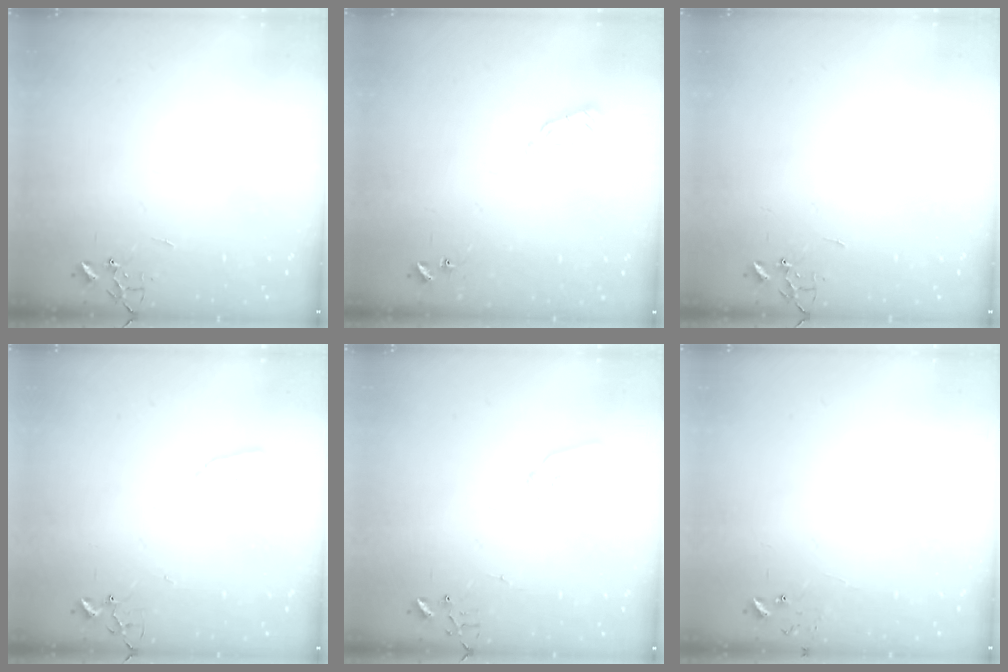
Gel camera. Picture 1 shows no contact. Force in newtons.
{"total": 3.8, "press": 3.7, "slide": 0.9}
{"total": 0.0}
{"total": 3.5, "press": 3.4, "slide": 0.5}
{"total": 6.0, "press": 5.9, "slide": 0.8}
{"total": 6.3, "press": 6.3, "slide": 0.5}